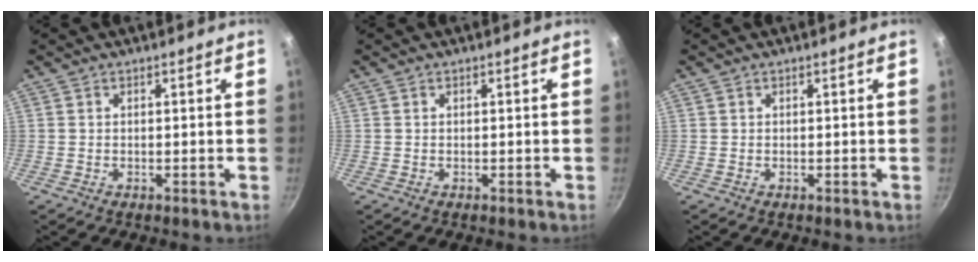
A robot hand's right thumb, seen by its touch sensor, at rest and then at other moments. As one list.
[{"total": 0.0}, {"total": 0.0}]